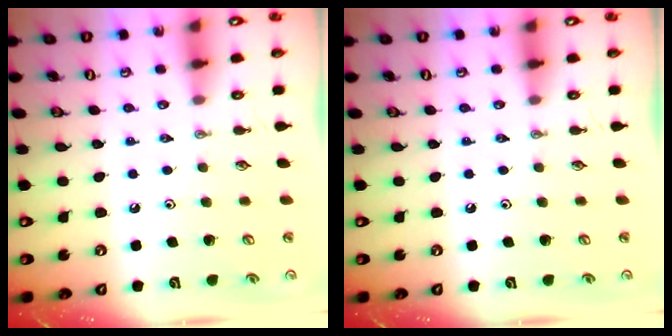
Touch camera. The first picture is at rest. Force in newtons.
{"total": 0.0}